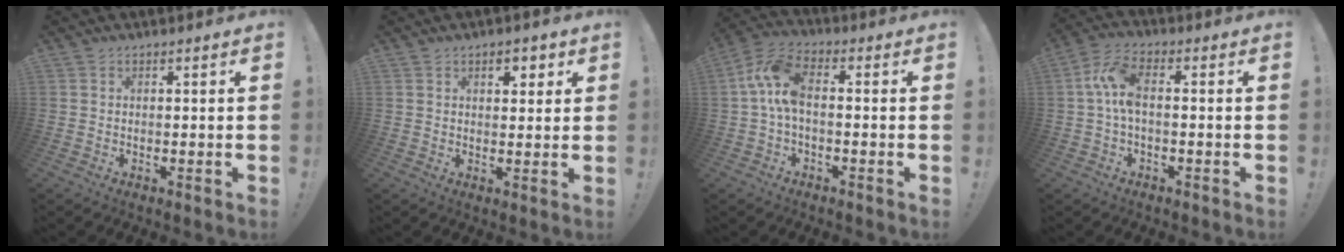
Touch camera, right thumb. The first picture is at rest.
{"total": 3.9, "force": [2.0, 2.3, 2.4], "torque": [-0.025, -0.004, 0.030]}
{"total": 10.2, "force": [0.7, 5.6, 8.5], "torque": [-0.181, 0.008, 0.018]}
{"total": 8.5, "force": [0.1, 3.9, 7.6], "torque": [-0.164, 0.004, 0.004]}